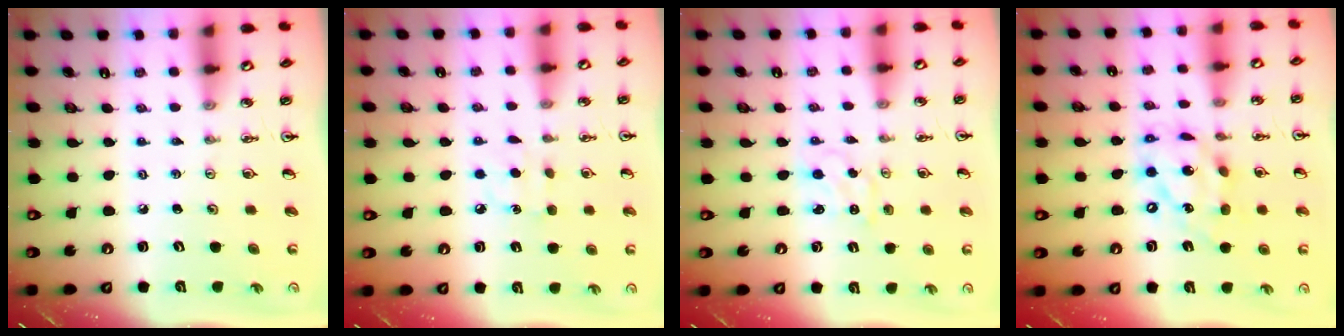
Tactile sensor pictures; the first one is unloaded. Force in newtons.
{"total": 6.8, "press": 6.8, "slide": 0.6}
{"total": 1.4, "press": 1.4, "slide": 0.3}
{"total": 14.7, "press": 14.6, "slide": 1.7}